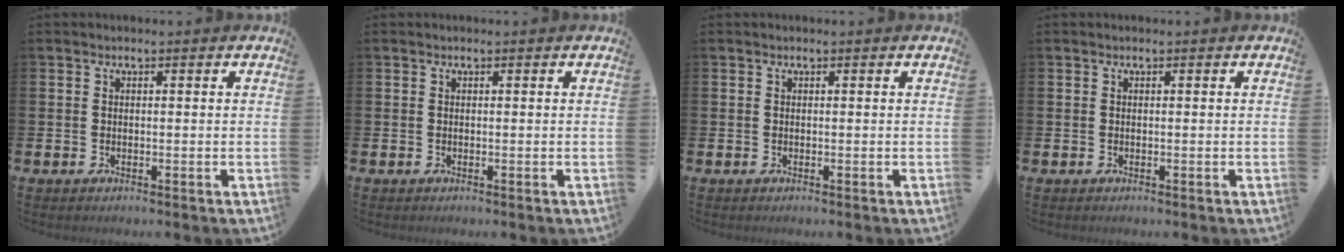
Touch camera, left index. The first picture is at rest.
{"total": 0.0}
{"total": 0.0}
{"total": 0.0}